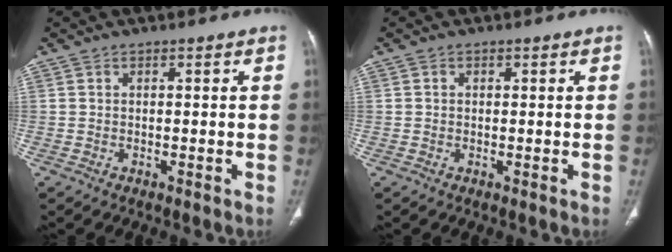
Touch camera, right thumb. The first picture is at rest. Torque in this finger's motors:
{"motor_torque": [-0.22, -0.16, -0.07, 0.18, 0.03]}